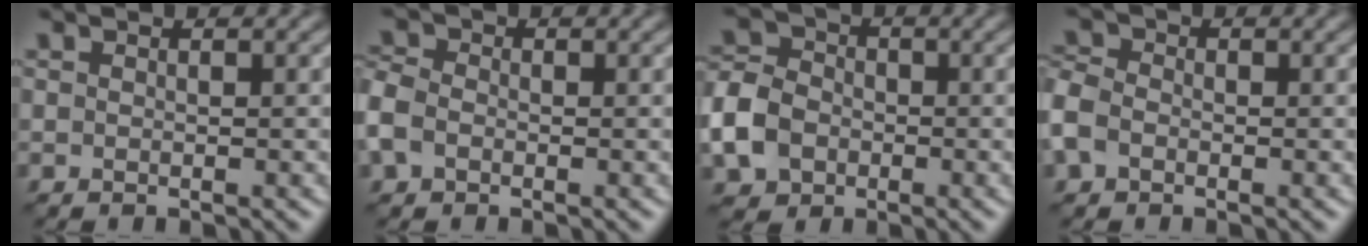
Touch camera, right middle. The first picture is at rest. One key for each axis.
{"total": 3.5, "fx": -1.0, "fy": 2.7, "fz": 2.0, "tx": -0.060, "ty": 0.005, "tz": -0.032}
{"total": 6.4, "fx": -2.1, "fy": 5.2, "fz": 3.2, "tx": -0.083, "ty": 0.000, "tz": -0.060}
{"total": 3.8, "fx": -1.2, "fy": 2.9, "fz": 2.1, "tx": -0.061, "ty": 0.005, "tz": -0.038}